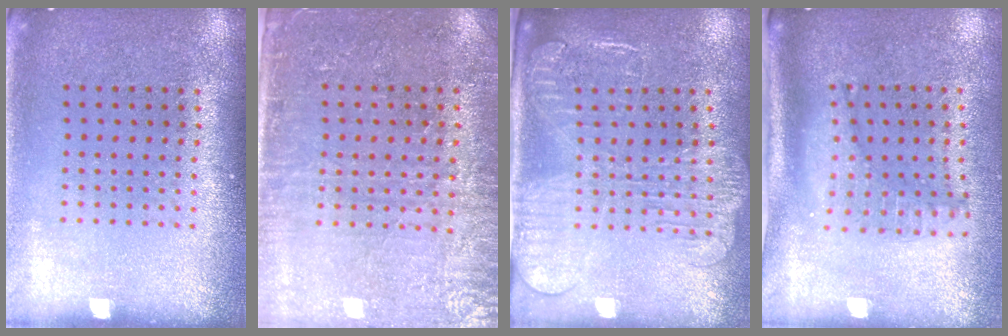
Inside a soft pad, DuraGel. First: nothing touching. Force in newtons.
{"total": 3.2, "press": 2.9, "slide": 1.2}
{"total": 2.6, "press": 2.1, "slide": 1.5}
{"total": 1.4, "press": 1.3, "slide": 0.6}